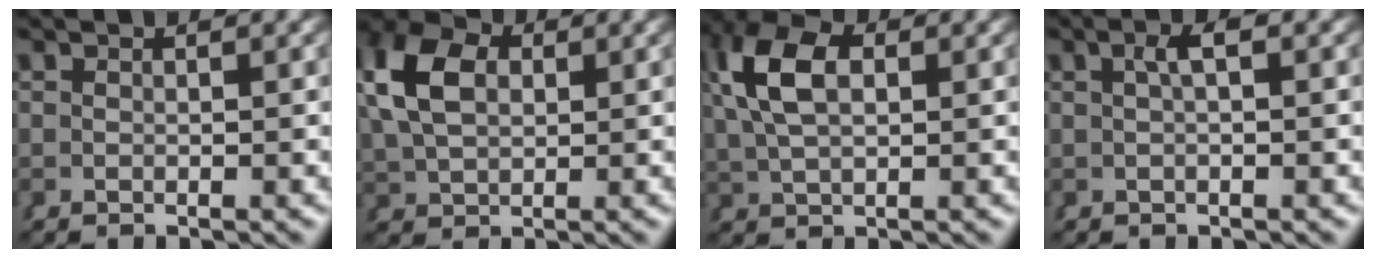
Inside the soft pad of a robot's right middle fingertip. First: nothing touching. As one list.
[{"total": 6.0, "force": [1.8, 4.0, 4.1], "torque": [-0.096, -0.002, 0.043]}, {"total": 5.7, "force": [1.8, 3.1, 4.4], "torque": [-0.103, -0.003, 0.042]}, {"total": 1.6, "force": [0.3, -0.2, 1.5], "torque": [-0.015, 0.007, 0.006]}]